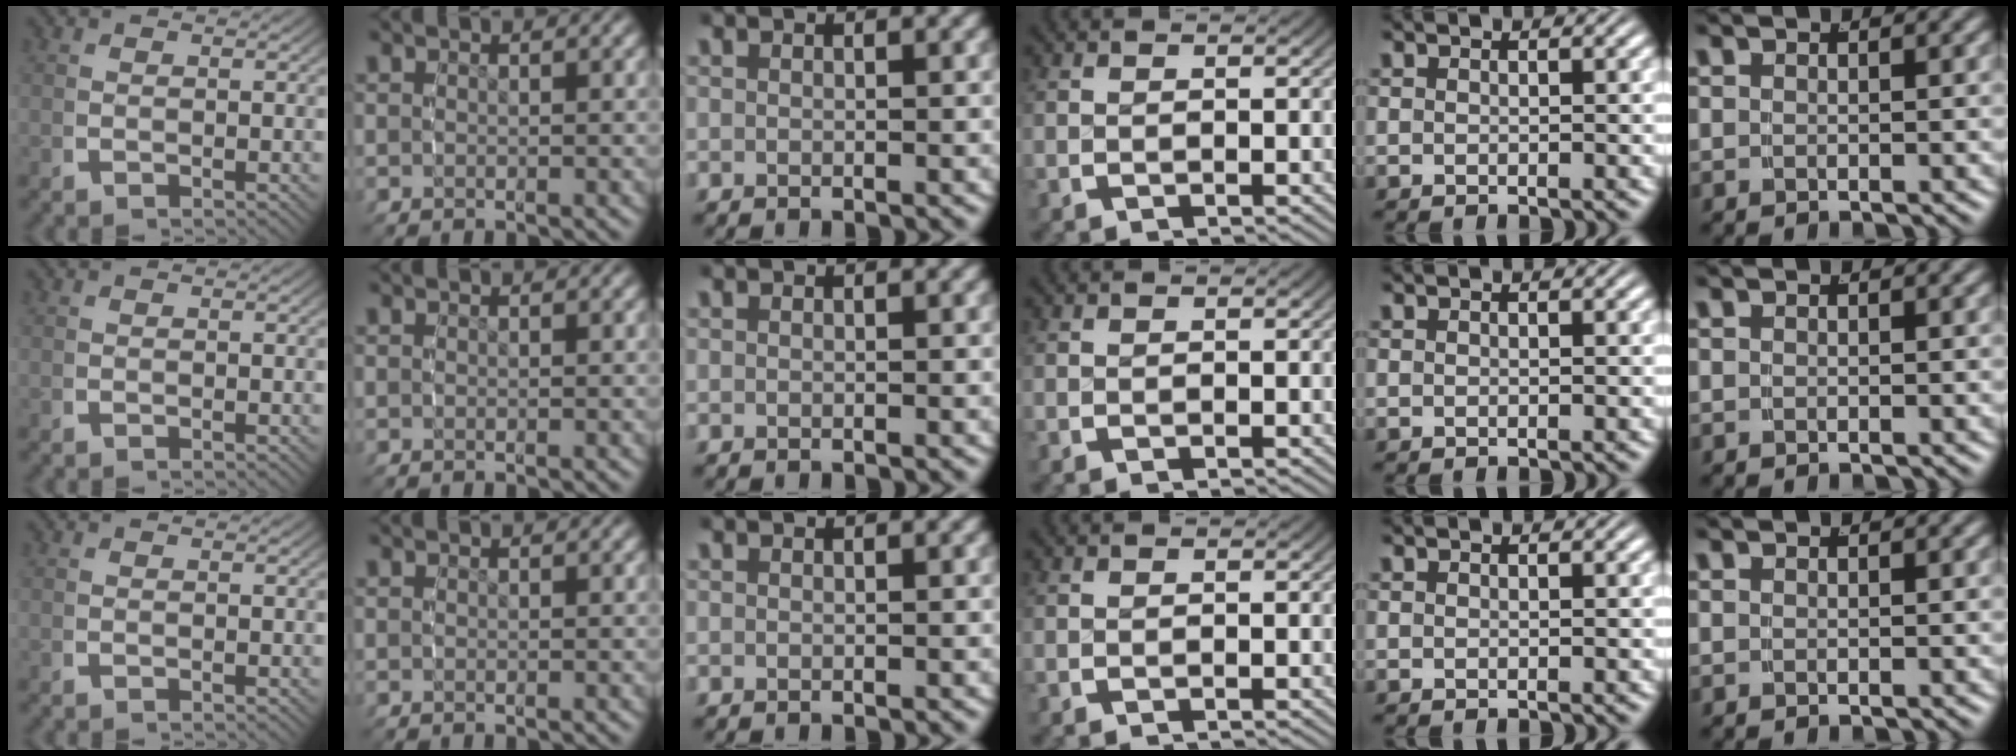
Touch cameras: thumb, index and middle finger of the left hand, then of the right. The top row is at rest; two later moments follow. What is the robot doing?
{"motion": "reach", "object": "shoes"}